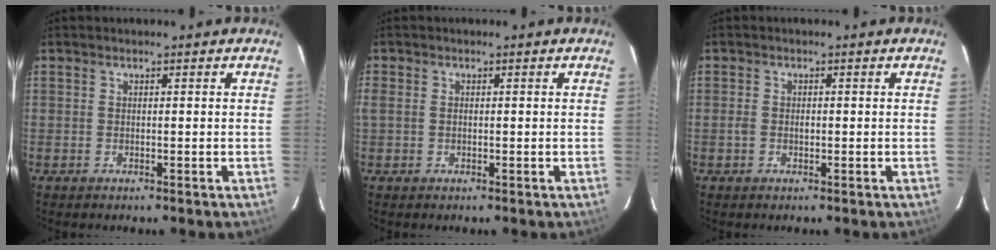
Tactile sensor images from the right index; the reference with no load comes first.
{"total": 1.8, "force": [0.0, 1.2, 1.4], "torque": [-0.027, -0.002, -0.001]}
{"total": 1.5, "force": [-0.3, 0.9, 1.1], "torque": [-0.021, 0.001, -0.007]}